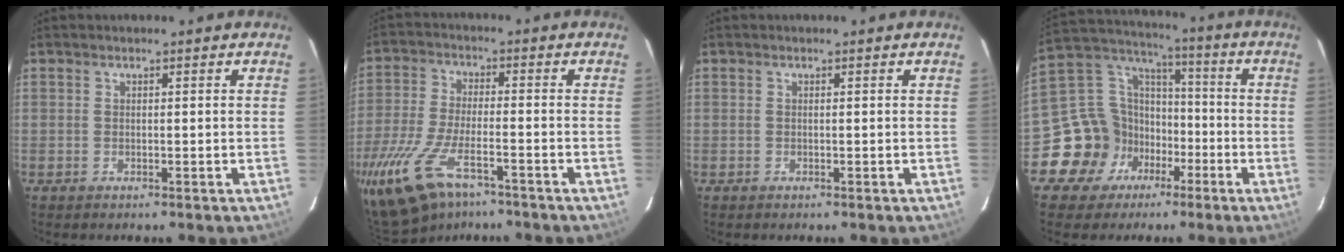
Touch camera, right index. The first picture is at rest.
{"total": 16.9, "force": [-11.2, 6.4, 10.9], "torque": [-0.240, -0.048, -0.206]}
{"total": 0.0}
{"total": 15.8, "force": [-6.8, 13.6, 4.5], "torque": [-0.116, 0.050, -0.111]}